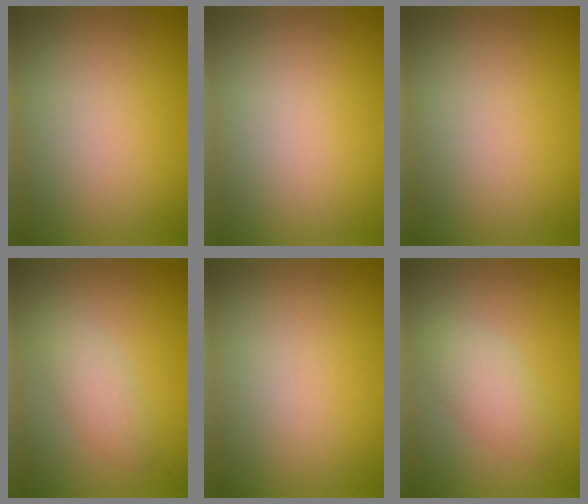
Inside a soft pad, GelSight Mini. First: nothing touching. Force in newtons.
{"total": 0.0}
{"total": 0.0}
{"total": 2.3, "press": 2.3, "slide": 0.0}
{"total": 0.0}
{"total": 2.7, "press": 2.7, "slide": 0.0}